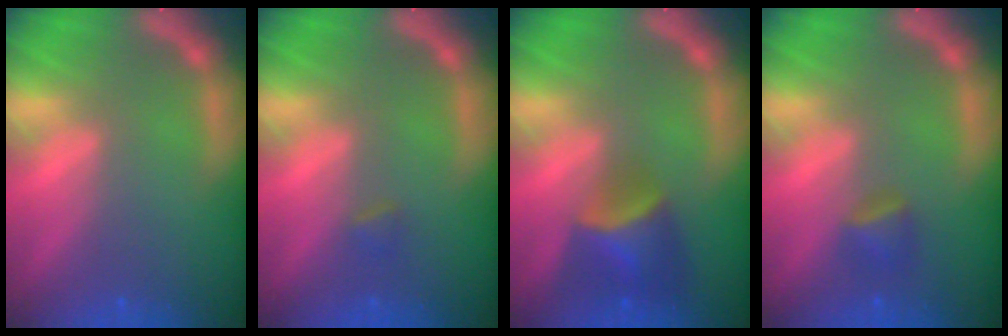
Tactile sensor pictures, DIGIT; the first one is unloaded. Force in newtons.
{"total": 0.9}
{"total": 5.0}
{"total": 1.9}